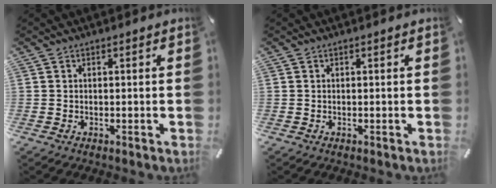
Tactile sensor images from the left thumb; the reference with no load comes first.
{"total": 0.0}